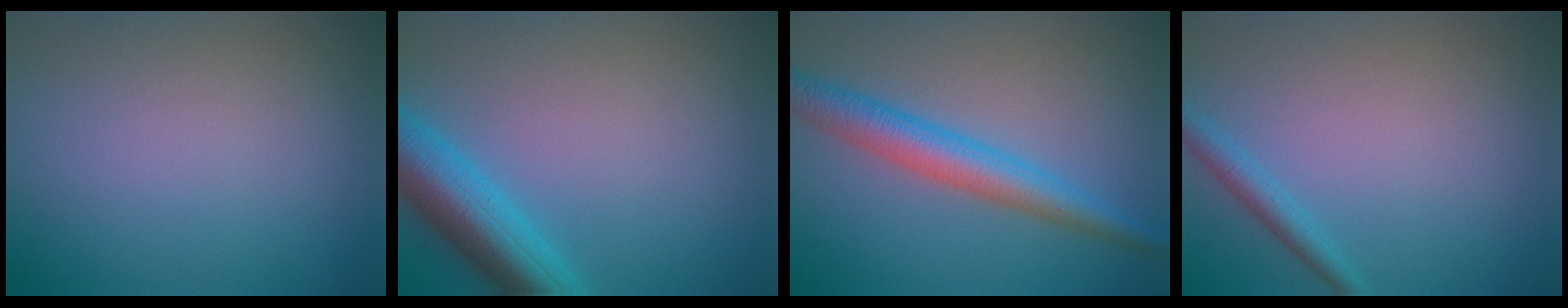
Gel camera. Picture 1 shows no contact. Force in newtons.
{"total": 6.6, "press": 6.6, "slide": 0.3}
{"total": 4.8, "press": 4.8, "slide": 0.0}
{"total": 1.8, "press": 1.8, "slide": 0.0}